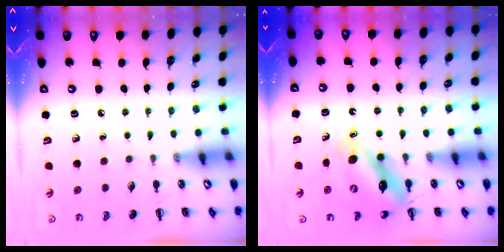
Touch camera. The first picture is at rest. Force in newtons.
{"total": 12.5, "press": 11.9, "slide": 4.0}